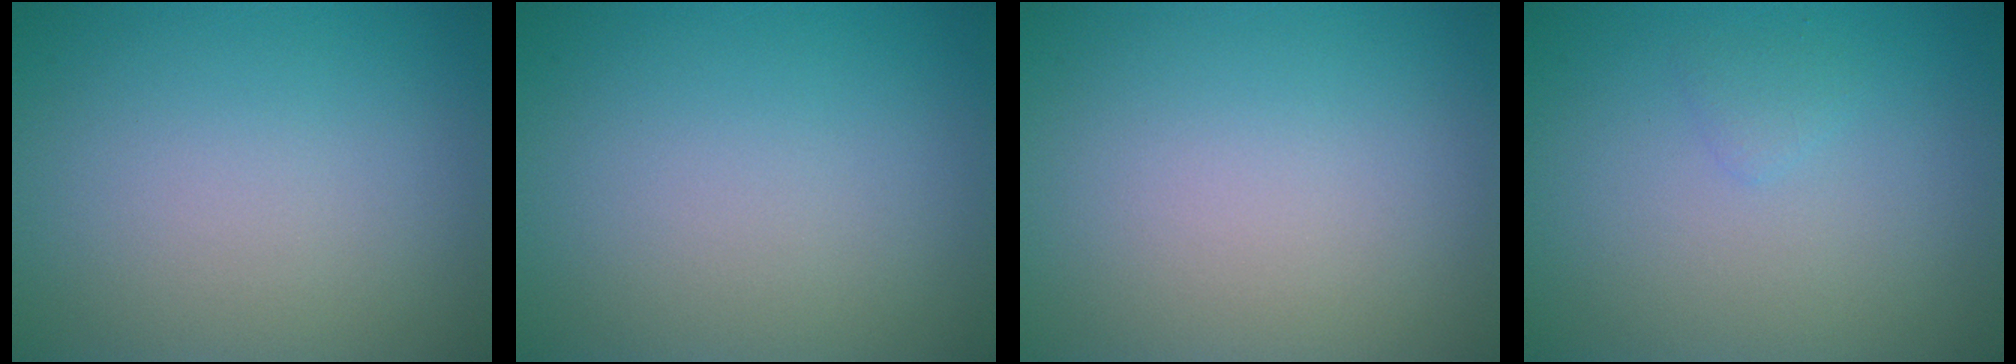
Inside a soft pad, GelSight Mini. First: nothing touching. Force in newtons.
{"total": 0.0}
{"total": 0.0}
{"total": 0.8, "press": 0.8, "slide": 0.0}